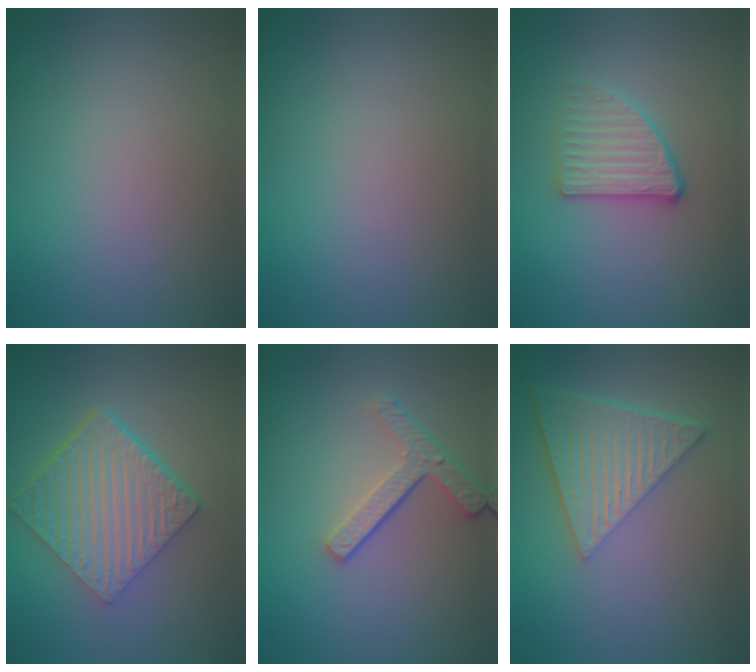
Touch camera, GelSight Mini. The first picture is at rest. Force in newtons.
{"total": 0.0}
{"total": 2.8, "press": 2.5, "slide": 1.4}
{"total": 6.5, "press": 4.5, "slide": 4.7}
{"total": 2.9, "press": 2.4, "slide": 1.6}
{"total": 6.8, "press": 4.9, "slide": 4.7}